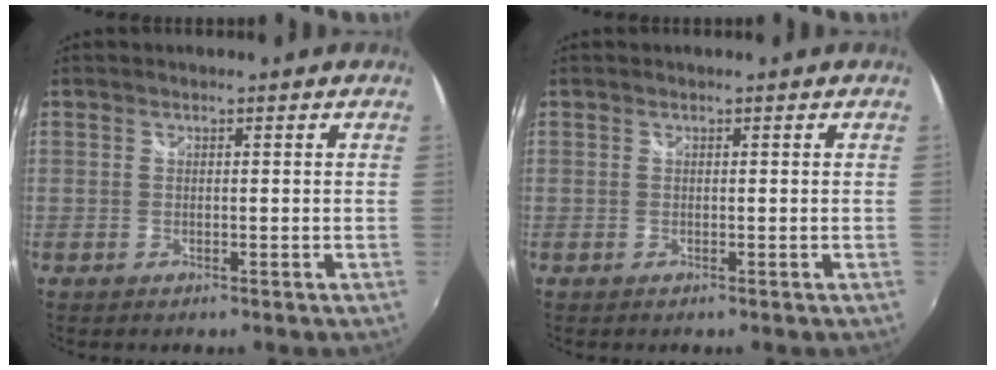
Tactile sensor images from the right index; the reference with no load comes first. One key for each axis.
{"total": 0.0}